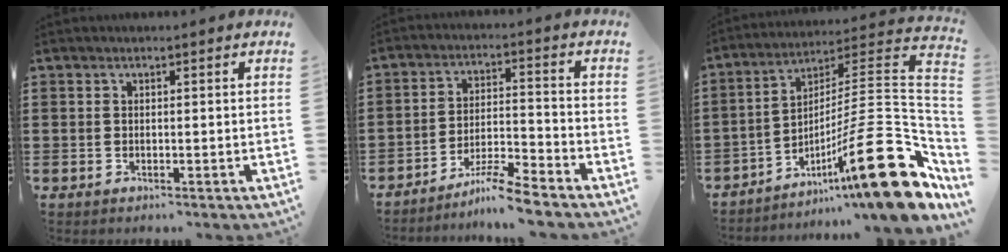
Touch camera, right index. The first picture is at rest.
{"total": 6.7, "force": [-5.9, -0.3, 3.0], "torque": [-0.057, -0.005, -0.115]}
{"total": 21.0, "force": [-8.4, 5.0, 18.6], "torque": [-0.261, 0.012, -0.134]}